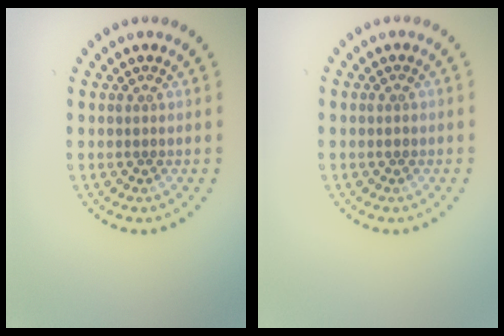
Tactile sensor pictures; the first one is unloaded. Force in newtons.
{"total": 0.7, "press": 0.7, "slide": 0.2}